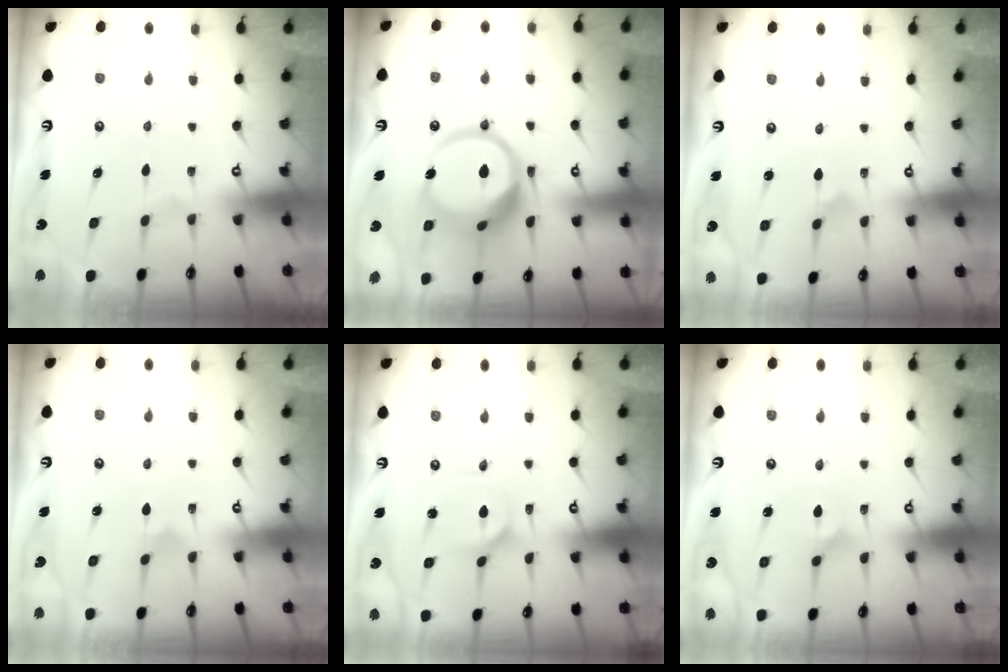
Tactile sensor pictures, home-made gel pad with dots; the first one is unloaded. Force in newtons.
{"total": 16.4, "press": 16.3, "slide": 1.9}
{"total": 0.9, "press": 0.9, "slide": 0.1}
{"total": 2.7, "press": 2.7, "slide": 0.1}
{"total": 2.4, "press": 2.3, "slide": 0.2}
{"total": 2.6, "press": 2.6, "slide": 0.2}